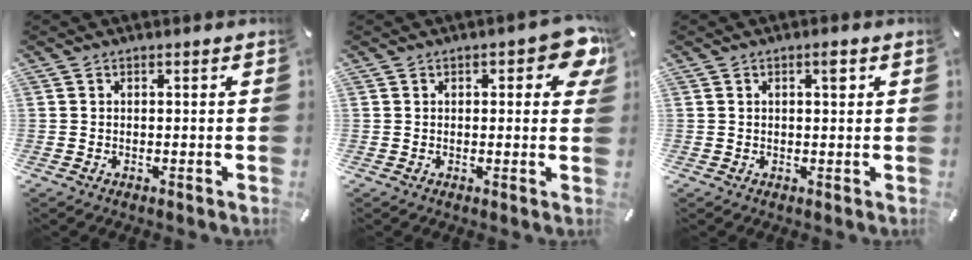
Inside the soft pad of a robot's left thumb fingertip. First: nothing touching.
{"total": 6.8, "force": [2.6, 3.1, 5.5], "torque": [-0.069, -0.006, 0.039]}
{"total": 2.4, "force": [0.9, 0.9, 2.0], "torque": [-0.034, 0.002, 0.012]}